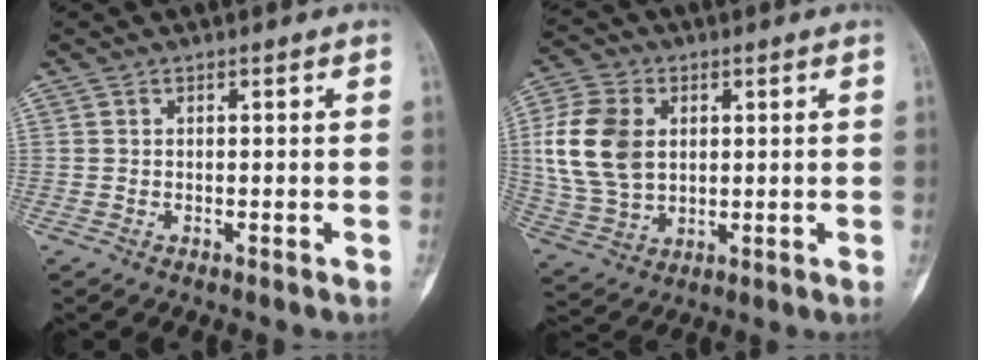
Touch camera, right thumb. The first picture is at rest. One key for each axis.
{"total": 14.1, "fx": 2.3, "fy": 10.1, "fz": 9.6, "tx": -0.180, "ty": 0.000, "tz": 0.046}